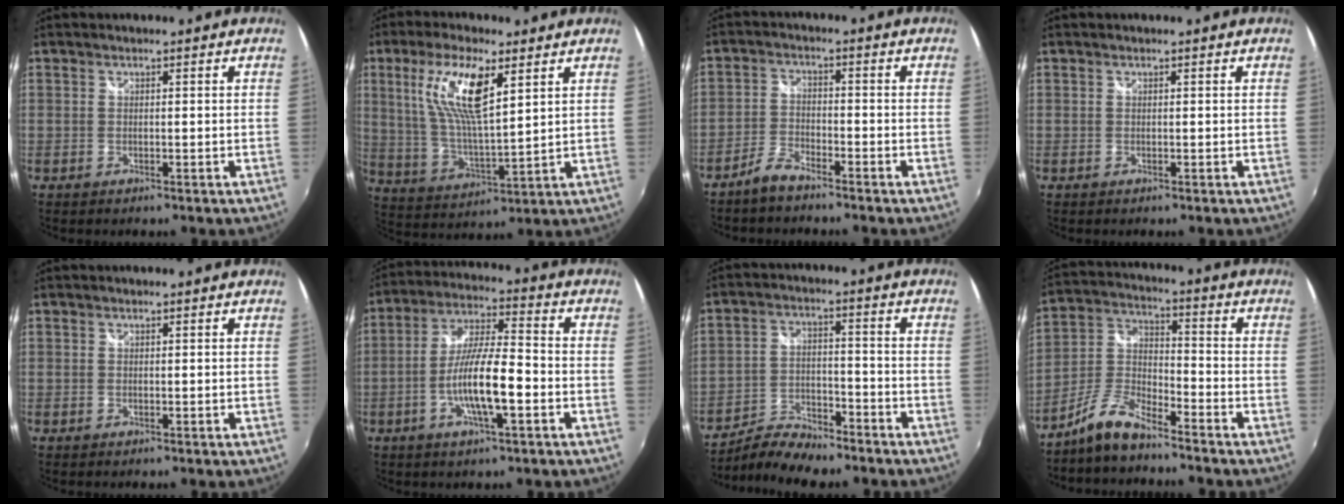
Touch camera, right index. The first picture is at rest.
{"total": 13.8, "force": [5.8, 3.7, 12.0], "torque": [-0.233, 0.005, 0.120]}
{"total": 4.3, "force": [-3.6, 1.2, 1.9], "torque": [-0.056, 0.006, -0.075]}
{"total": 0.0}
{"total": 0.0}
{"total": 11.6, "force": [-3.8, 2.2, 10.7], "torque": [-0.209, -0.003, -0.071]}
{"total": 9.9, "force": [-8.9, 2.6, 3.6], "torque": [-0.087, 0.000, -0.156]}
{"total": 8.4, "force": [-6.8, 2.0, 4.4], "torque": [-0.110, 0.021, -0.140]}